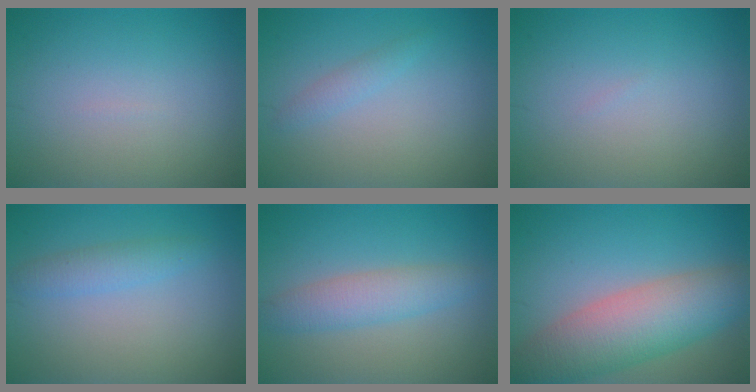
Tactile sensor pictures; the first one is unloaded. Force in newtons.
{"total": 1.1, "press": 1.1, "slide": 0.1}
{"total": 0.0}
{"total": 2.0, "press": 2.0, "slide": 0.2}
{"total": 3.4, "press": 3.4, "slide": 0.1}
{"total": 8.2, "press": 8.2, "slide": 0.5}